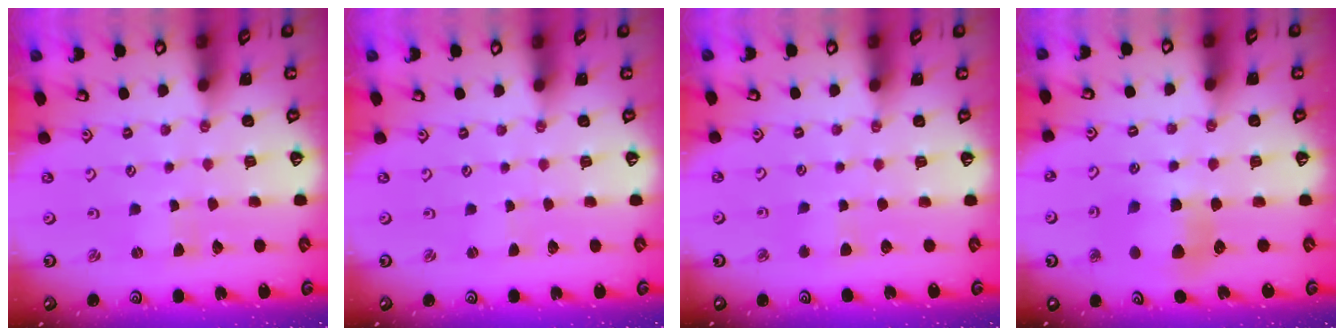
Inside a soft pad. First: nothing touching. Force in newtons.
{"total": 0.0}
{"total": 3.1, "press": 3.0, "slide": 0.5}
{"total": 7.2, "press": 7.2, "slide": 0.6}